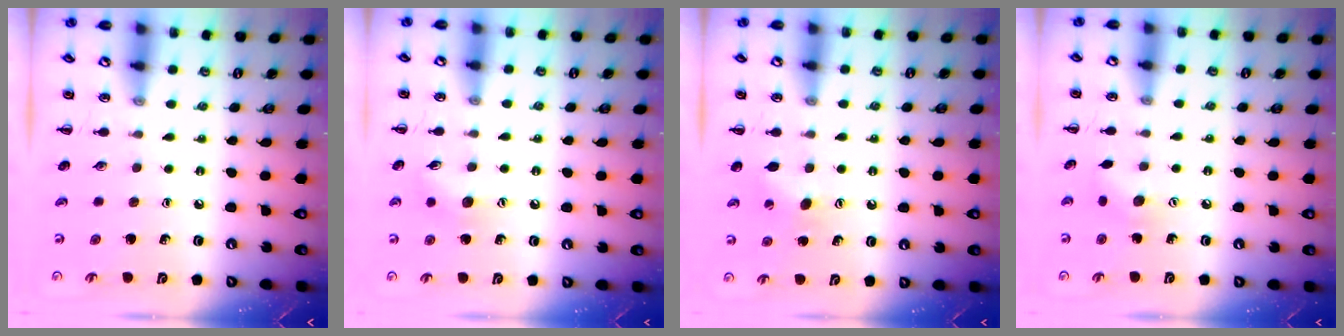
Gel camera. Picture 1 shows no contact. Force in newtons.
{"total": 6.5, "press": 6.5, "slide": 0.7}
{"total": 6.1, "press": 5.9, "slide": 1.2}
{"total": 5.6, "press": 5.5, "slide": 1.0}